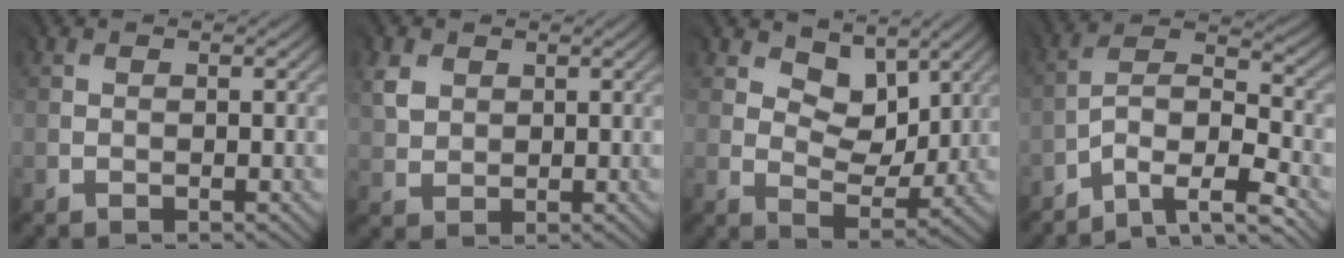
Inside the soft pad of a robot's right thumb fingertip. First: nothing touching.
{"total": 2.5, "force": [1.3, 2.1, 0.5], "torque": [-0.022, 0.002, 0.029]}
{"total": 6.3, "force": [4.1, 3.8, 3.0], "torque": [-0.055, -0.010, 0.067]}
{"total": 8.8, "force": [-5.8, 3.5, 5.6], "torque": [-0.112, -0.011, -0.112]}